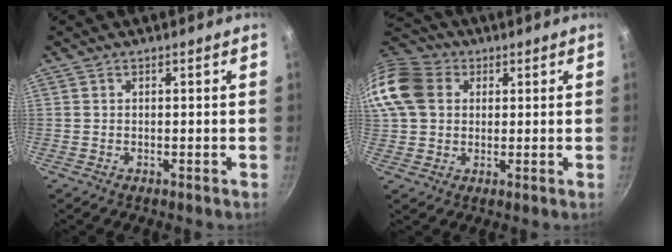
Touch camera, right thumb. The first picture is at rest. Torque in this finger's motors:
{"motor_torque": [1.58, 3.26, 1.06, -0.23, 0.27]}